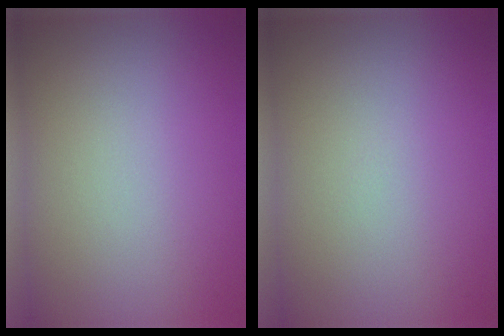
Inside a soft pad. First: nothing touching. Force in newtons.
{"total": 0.0}